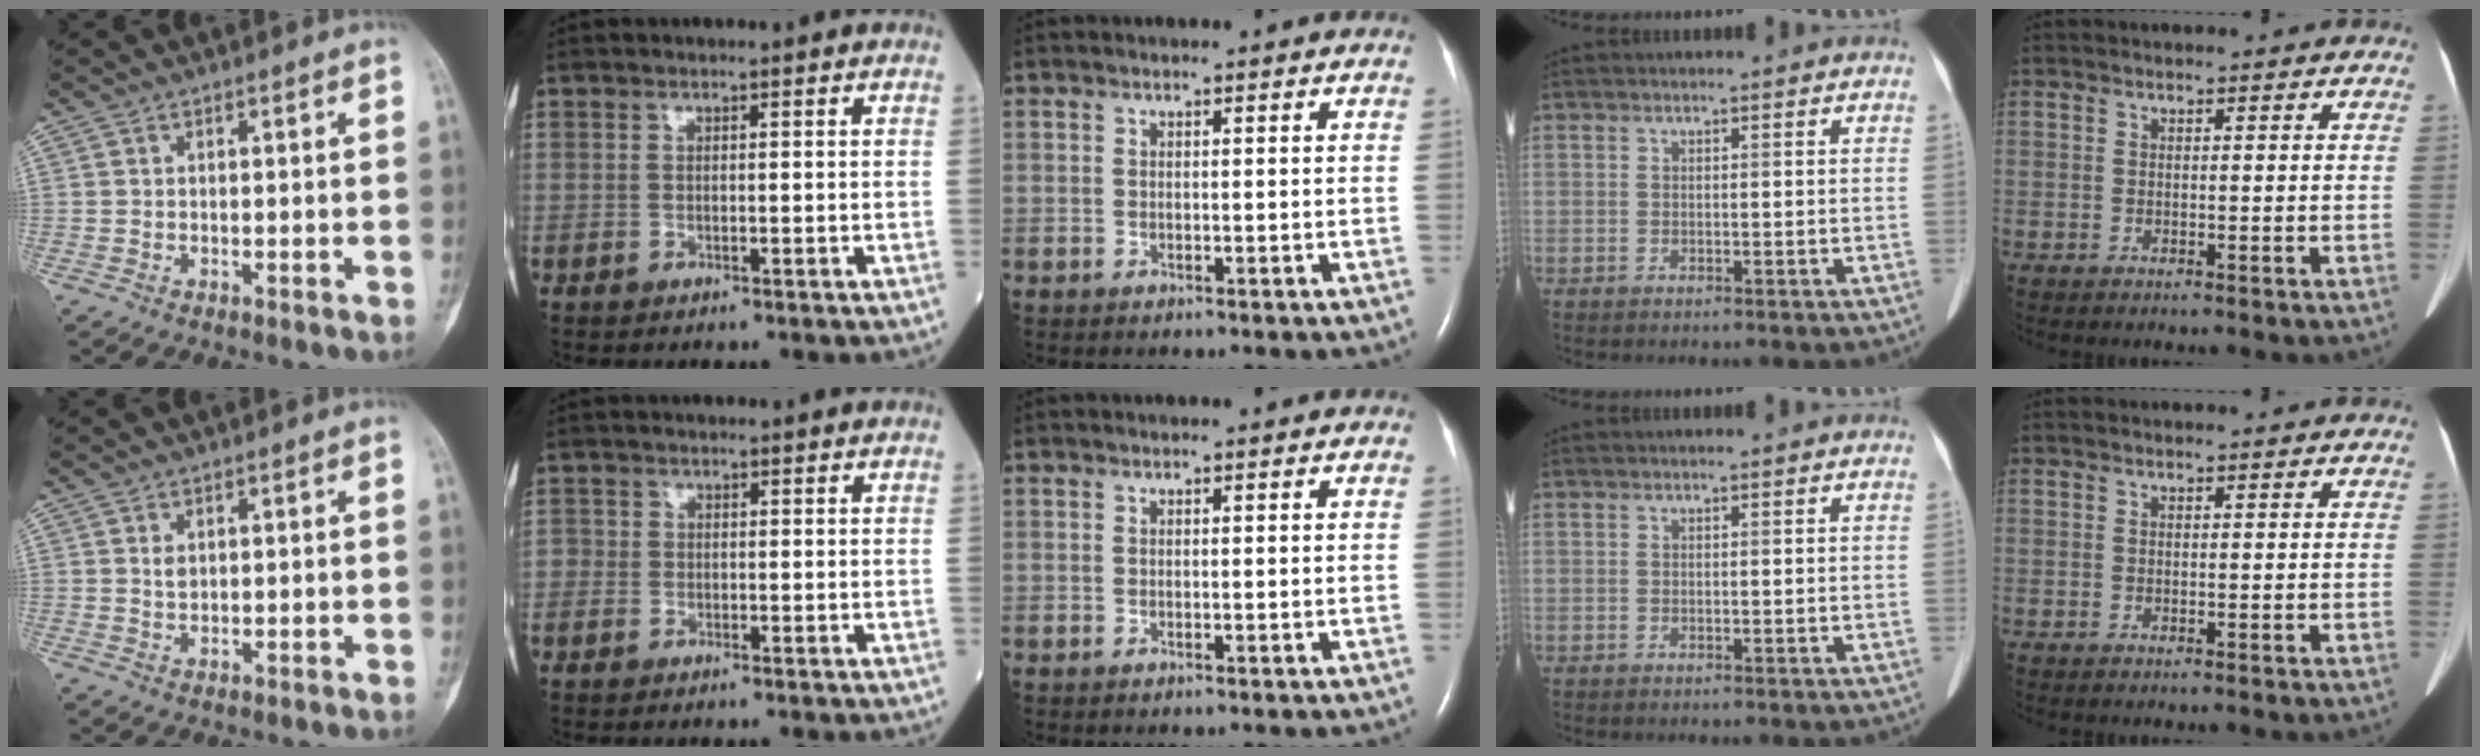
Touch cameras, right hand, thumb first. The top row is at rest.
{"thumb": {"total": 1.6, "force": [0.6, 1.0, 1.1], "torque": [-0.011, -0.003, 0.013]}, "index": {"total": 1.5, "force": [-0.8, 1.2, 0.4], "torque": [-0.004, 0.004, -0.019]}}